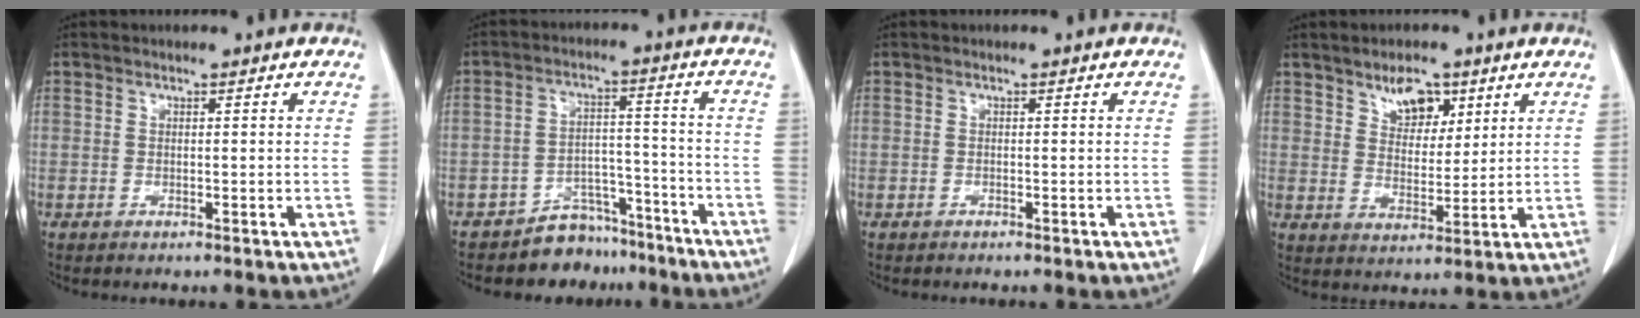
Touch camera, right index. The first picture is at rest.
{"total": 7.0, "force": [-5.9, 3.7, 0.5], "torque": [0.005, 0.039, -0.092]}
{"total": 0.0}
{"total": 6.3, "force": [3.8, 3.4, 3.7], "torque": [-0.060, 0.004, 0.069]}